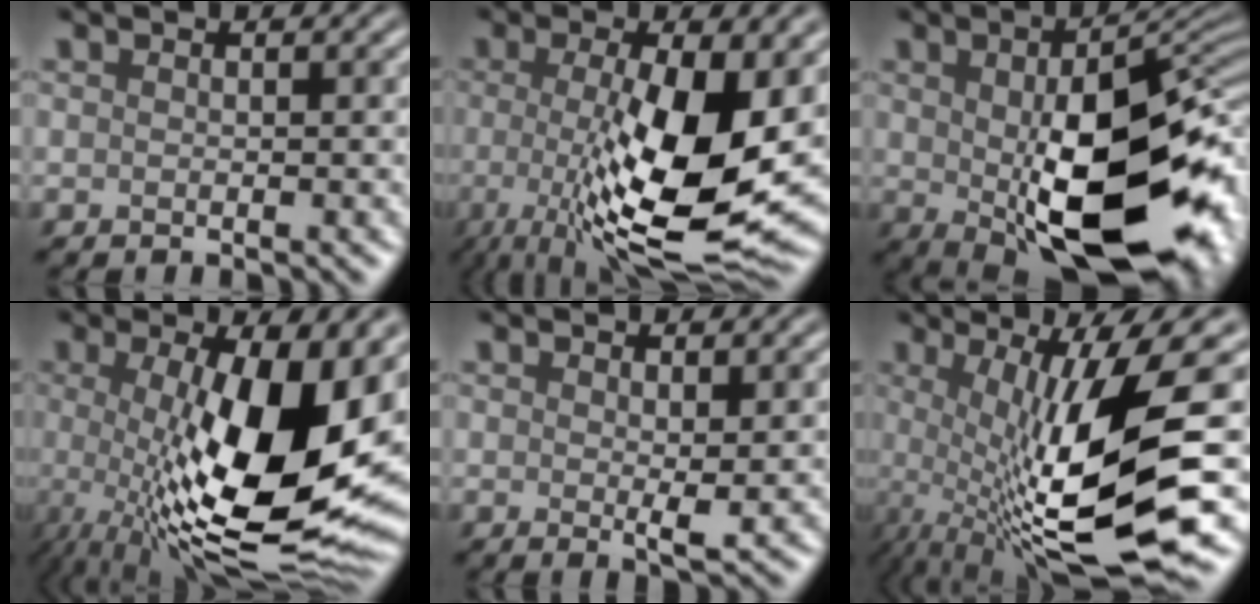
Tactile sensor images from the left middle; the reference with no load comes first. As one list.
[{"total": 12.1, "force": [-0.9, 3.5, 11.5], "torque": [-0.184, -0.025, -0.012]}, {"total": 16.3, "force": [-1.5, 7.5, 14.4], "torque": [-0.213, -0.022, -0.018]}, {"total": 15.0, "force": [-0.5, 5.5, 13.9], "torque": [-0.198, -0.015, -0.010]}, {"total": 1.6, "force": [0.4, 0.1, 1.5], "torque": [-0.023, -0.011, 0.009]}, {"total": 13.1, "force": [-1.4, 2.9, 12.7], "torque": [-0.202, -0.016, -0.014]}]